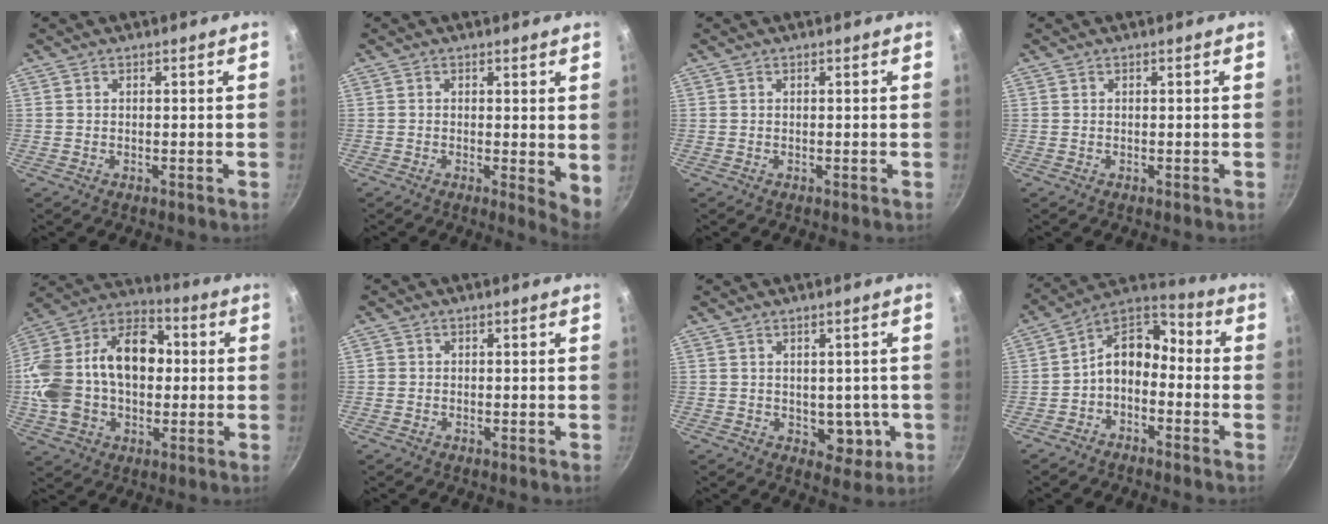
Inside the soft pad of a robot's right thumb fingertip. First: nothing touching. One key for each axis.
{"total": 4.4, "fx": 0.3, "fy": 1.6, "fz": 4.1, "tx": -0.050, "ty": -0.013, "tz": 0.000}
{"total": 0.0}
{"total": 0.0}
{"total": 24.6, "fx": 0.6, "fy": 17.0, "fz": 17.8, "tx": -0.312, "ty": 0.056, "tz": 0.000}
{"total": 0.9, "fx": -0.3, "fy": 0.8, "fz": 0.2, "tx": -0.003, "ty": 0.000, "tz": -0.007}
{"total": 5.5, "fx": -0.4, "fy": 4.0, "fz": 3.8, "tx": -0.015, "ty": 0.002, "tz": 0.003}
{"total": 9.9, "fx": -2.9, "fy": 6.8, "fz": 6.6, "tx": -0.098, "ty": 0.071, "tz": -0.072}